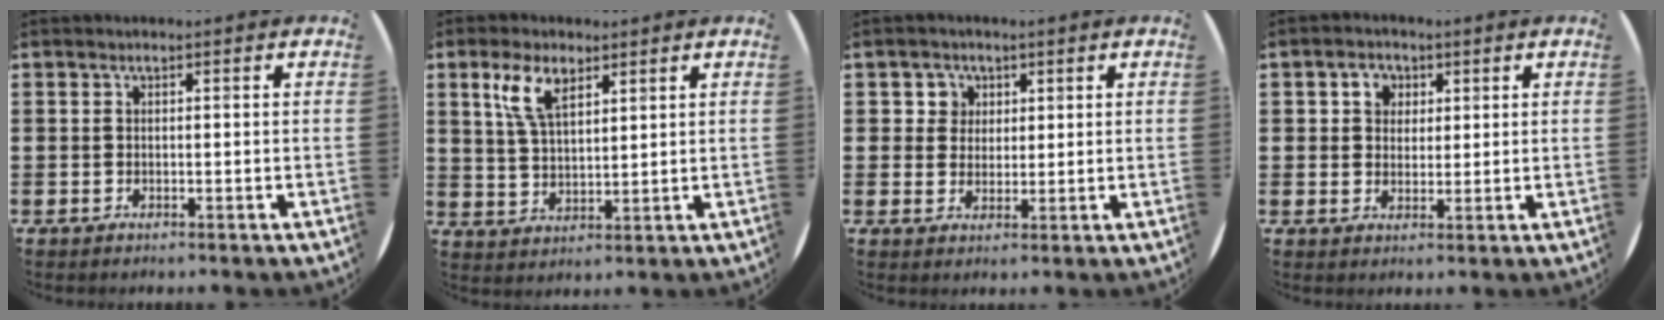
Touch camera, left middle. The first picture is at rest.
{"total": 5.9, "force": [3.6, 2.4, 4.0], "torque": [-0.081, 0.004, 0.062]}
{"total": 2.7, "force": [1.4, 2.3, 0.4], "torque": [-0.007, 0.006, 0.025]}
{"total": 3.1, "force": [1.6, 2.5, 0.9], "torque": [-0.009, 0.005, 0.025]}